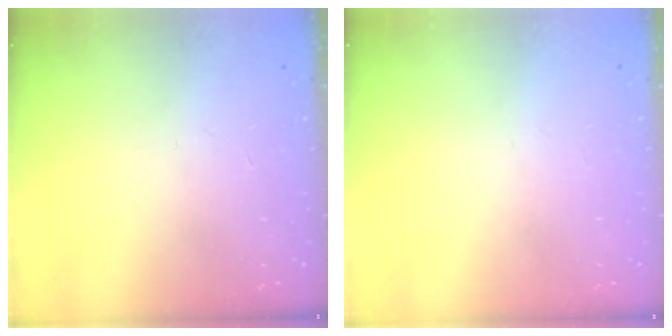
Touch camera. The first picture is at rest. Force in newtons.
{"total": 0.0}